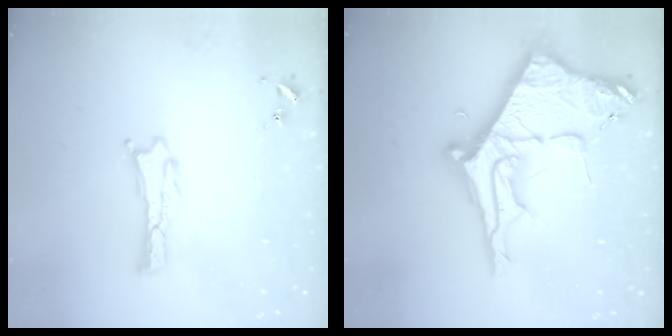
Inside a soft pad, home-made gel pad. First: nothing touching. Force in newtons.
{"total": 11.6, "press": 11.6, "slide": 1.1}